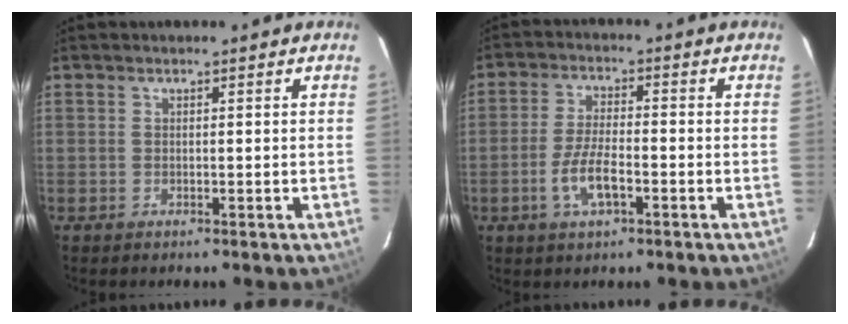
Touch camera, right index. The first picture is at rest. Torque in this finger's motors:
{"motor_torque": [0.12, -0.08, 0.26, 0.07]}